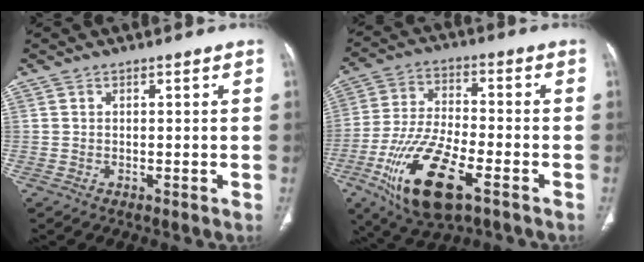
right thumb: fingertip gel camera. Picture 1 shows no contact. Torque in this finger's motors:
{"motor_torque": [-0.03, 0.37, 1.66, -0.89, 0.48]}